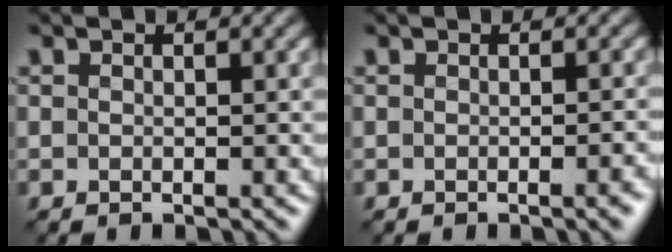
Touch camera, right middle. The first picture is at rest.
{"total": 2.3, "force": [-0.7, 0.8, 2.0], "torque": [-0.010, 0.005, -0.007]}